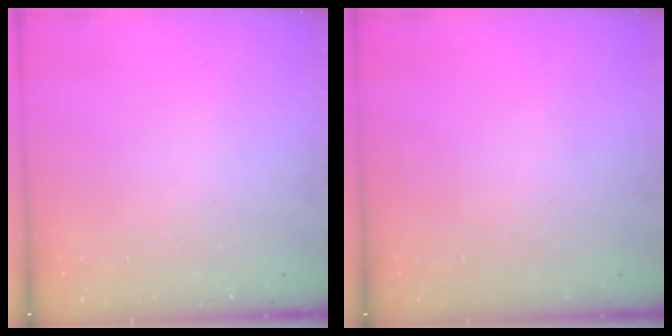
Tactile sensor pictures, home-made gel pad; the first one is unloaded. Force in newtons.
{"total": 0.0}